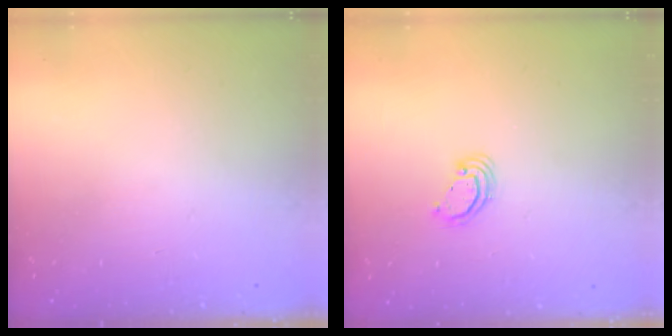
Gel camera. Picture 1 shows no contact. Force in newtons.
{"total": 3.7, "press": 3.6, "slide": 0.2}